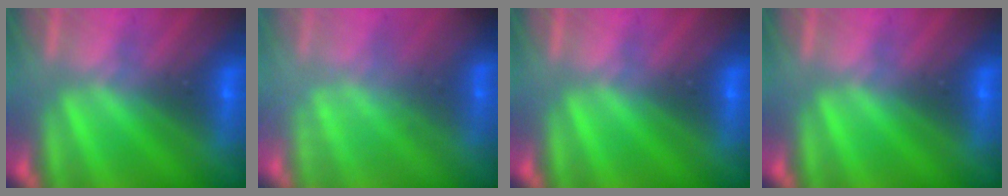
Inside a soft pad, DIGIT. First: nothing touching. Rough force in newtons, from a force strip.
{"total": 2.7}
{"total": 0.0}
{"total": 0.0}